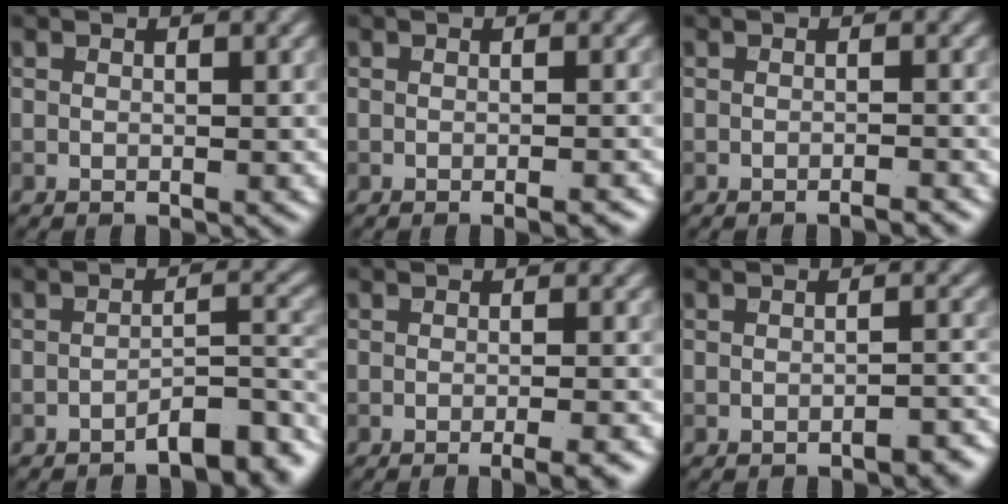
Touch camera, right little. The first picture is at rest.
{"total": 1.5, "force": [-0.9, 0.3, 1.2], "torque": [-0.010, 0.000, -0.014]}
{"total": 1.2, "force": [-1.0, 0.2, 0.8], "torque": [-0.007, -0.001, -0.020]}
{"total": 4.2, "force": [-3.2, 1.0, 2.5], "torque": [-0.032, 0.011, -0.049]}
{"total": 2.9, "force": [-1.5, 0.7, 2.4], "torque": [-0.018, 0.002, -0.023]}
{"total": 1.9, "force": [-1.4, 0.6, 1.2], "torque": [-0.013, 0.007, -0.019]}